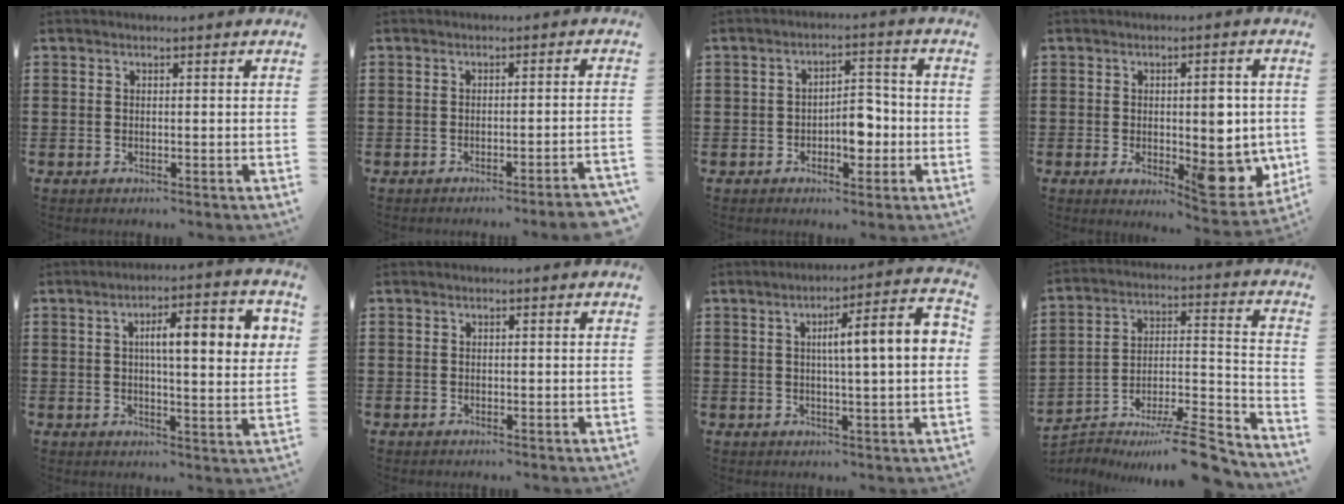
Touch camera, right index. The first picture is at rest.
{"total": 2.3, "force": [-1.9, -0.5, 1.3], "torque": [-0.022, -0.005, -0.037]}
{"total": 5.4, "force": [-1.7, 3.1, 4.1], "torque": [-0.055, 0.004, -0.033]}
{"total": 7.8, "force": [-0.3, 3.7, 6.9], "torque": [-0.081, -0.010, -0.004]}
{"total": 8.3, "force": [1.8, 2.1, 7.8], "torque": [-0.136, 0.002, 0.023]}
{"total": 0.0}
{"total": 8.6, "force": [1.0, 0.8, 8.5], "torque": [-0.139, -0.004, 0.006]}
{"total": 10.6, "force": [-9.3, 1.2, 4.9], "torque": [-0.060, 0.027, -0.177]}